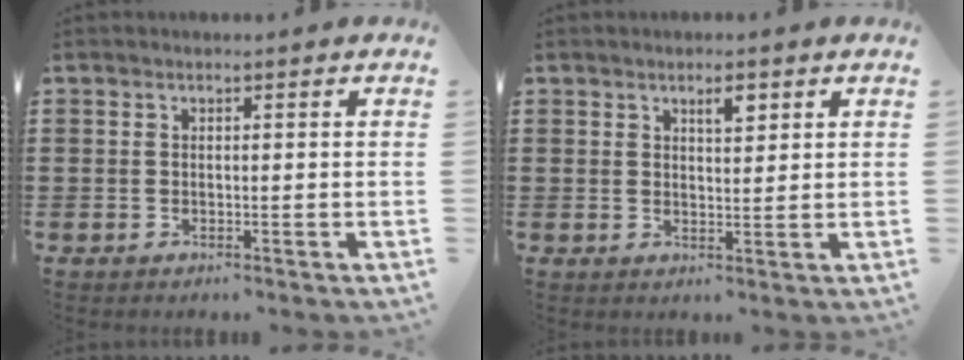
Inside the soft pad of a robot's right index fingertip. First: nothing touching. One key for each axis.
{"total": 2.7, "fx": 1.6, "fy": 0.9, "fz": 2.0, "tx": -0.034, "ty": 0.003, "tz": 0.026}